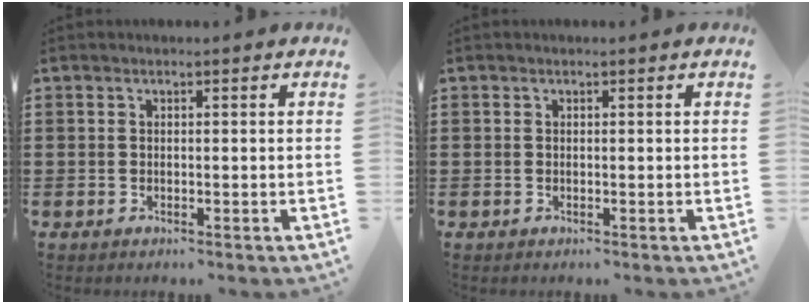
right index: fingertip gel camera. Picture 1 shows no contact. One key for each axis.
{"total": 0.0}